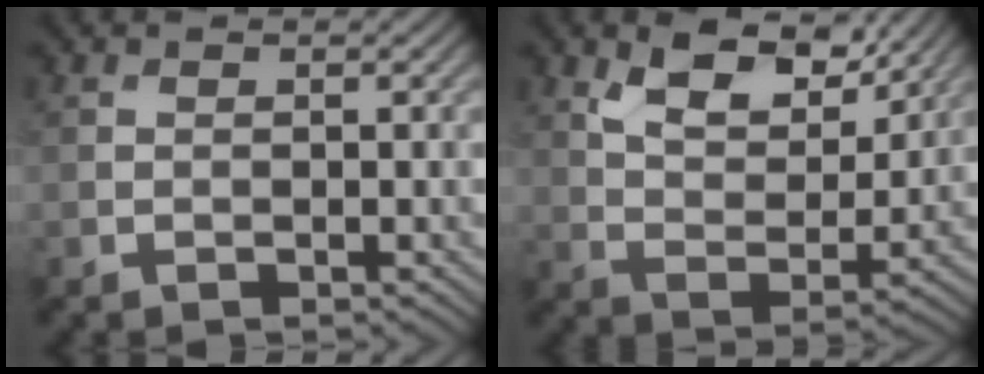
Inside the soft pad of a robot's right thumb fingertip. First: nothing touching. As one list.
[{"total": 8.6, "force": [5.3, 4.0, 5.5], "torque": [-0.110, -0.005, 0.096]}]